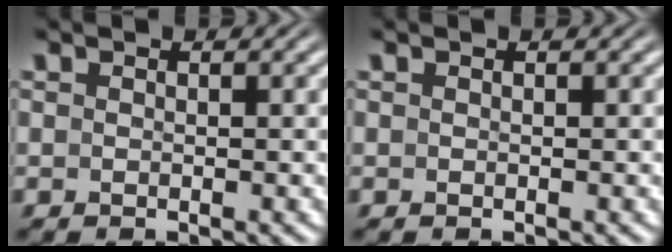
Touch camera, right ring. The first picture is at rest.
{"total": 0.0}